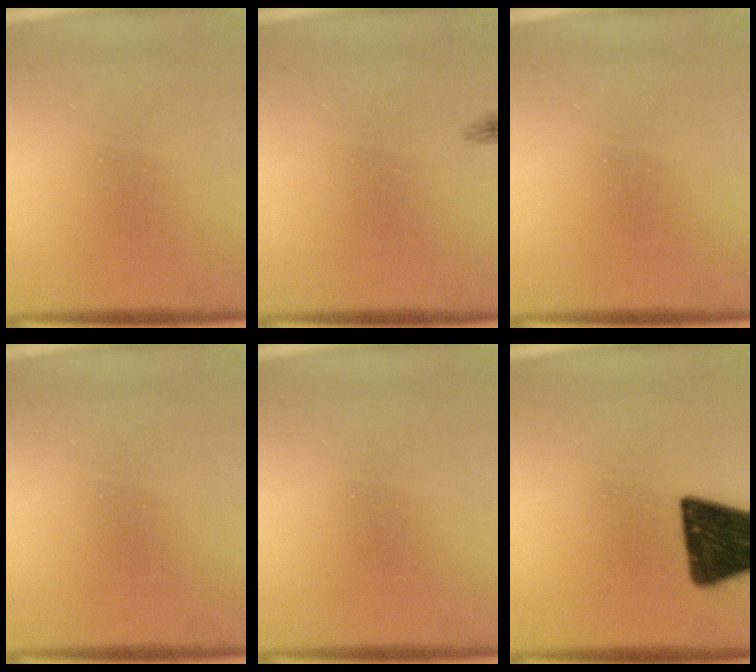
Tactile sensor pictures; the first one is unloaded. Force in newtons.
{"total": 0.9}
{"total": 0.0}
{"total": 0.0}
{"total": 0.0}
{"total": 16.3}